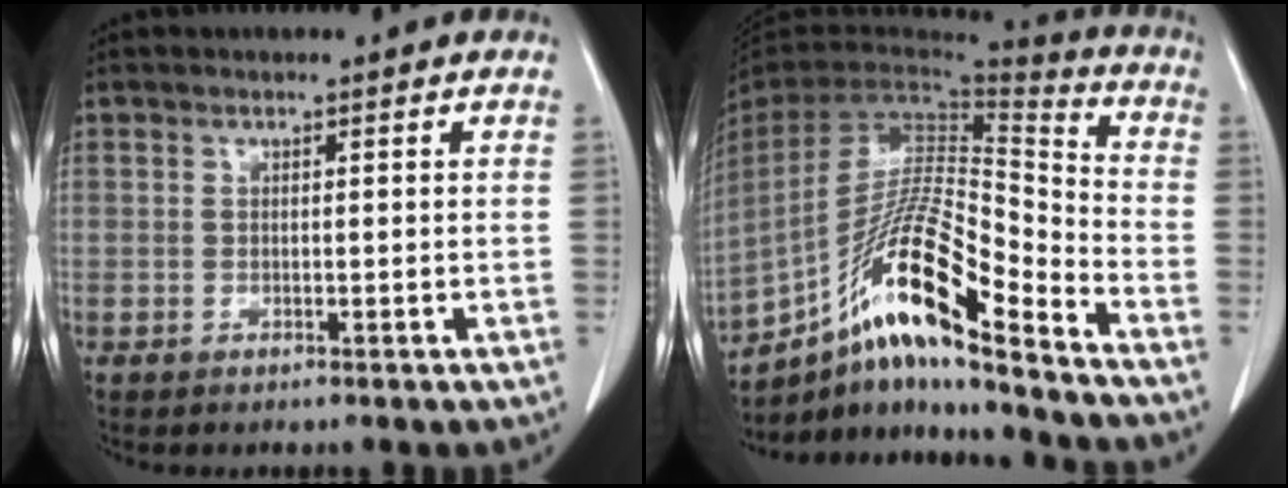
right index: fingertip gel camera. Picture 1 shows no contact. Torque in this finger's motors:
{"motor_torque": [0.91, -0.82, 0.54, 0.21]}